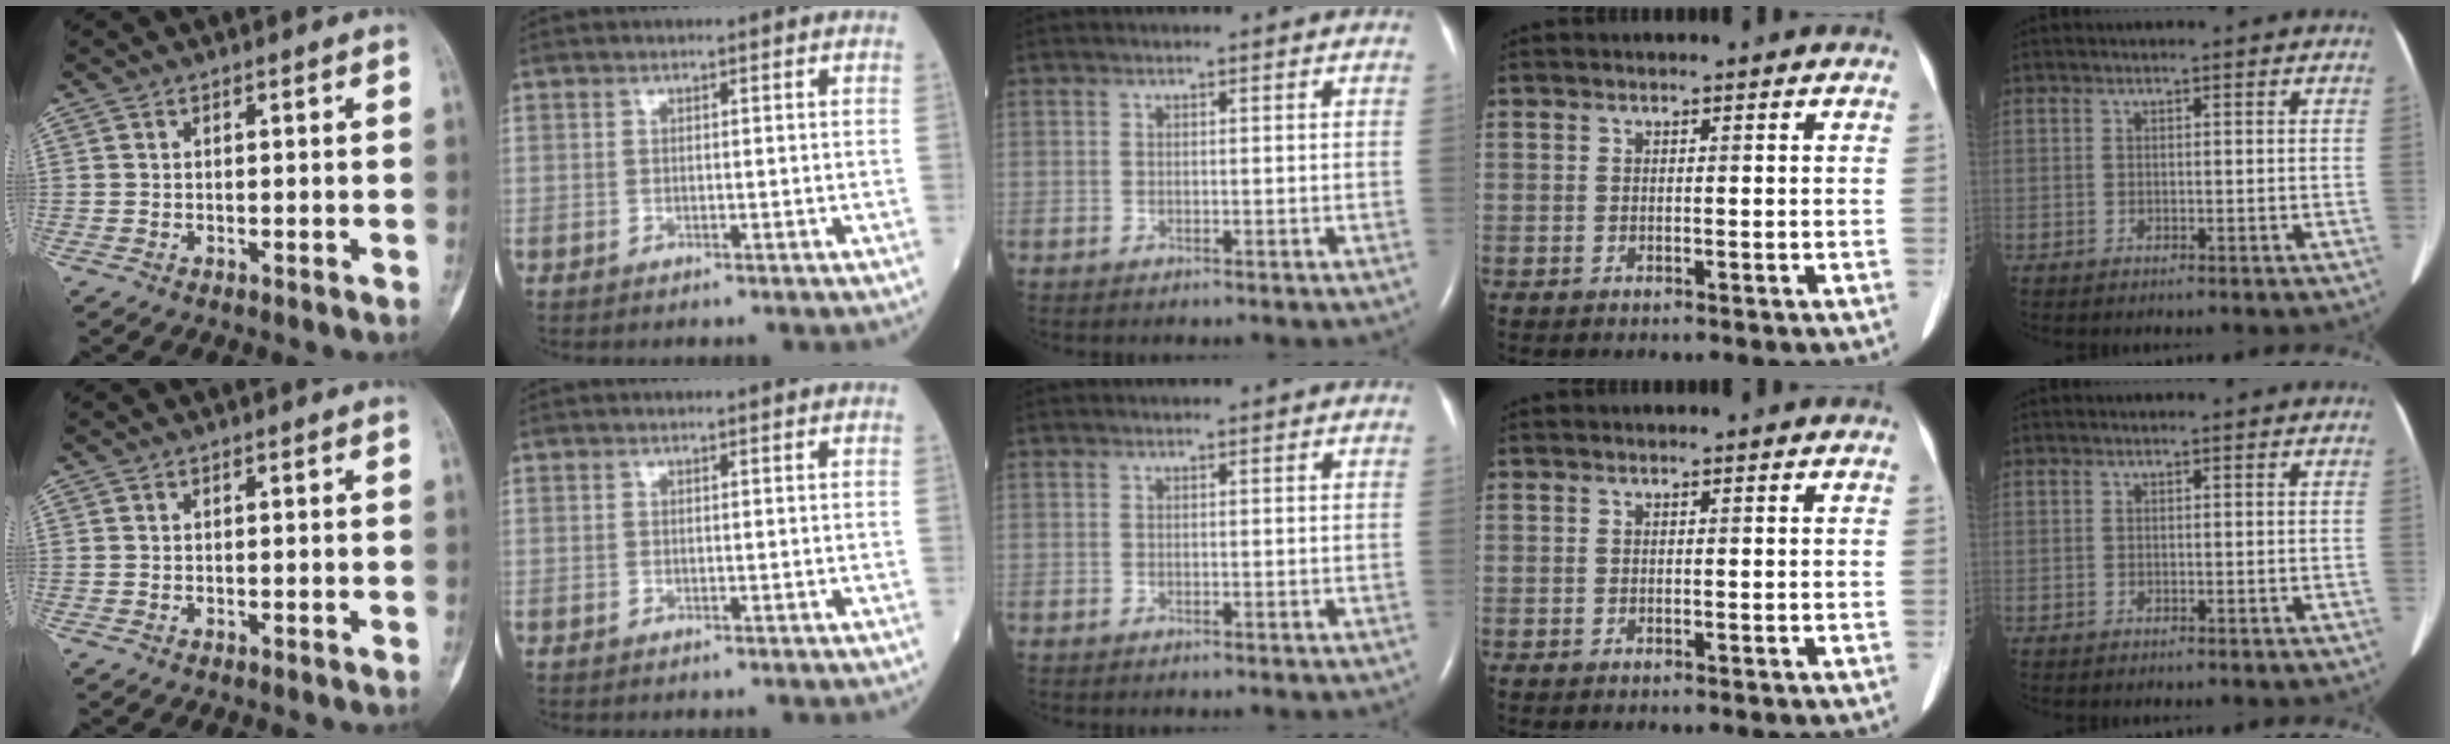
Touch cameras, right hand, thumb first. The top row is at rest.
{}